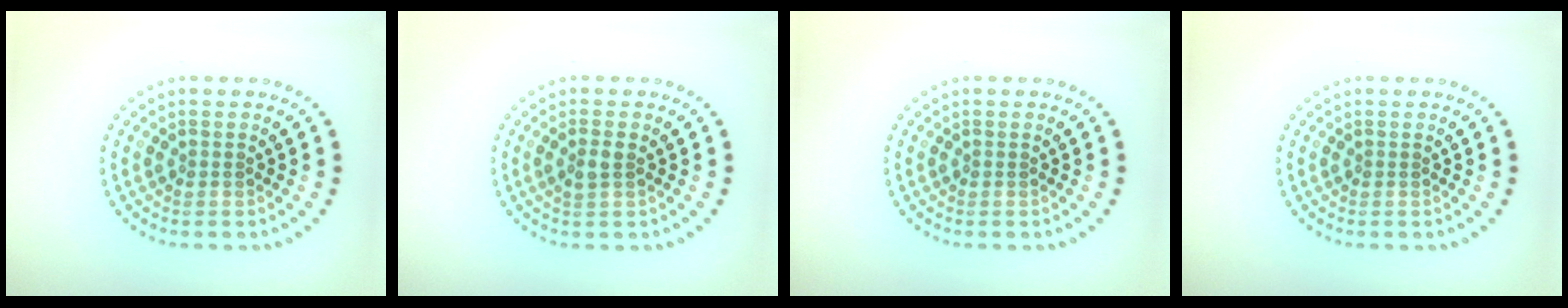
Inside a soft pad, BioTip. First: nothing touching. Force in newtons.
{"total": 1.5, "press": 1.4, "slide": 0.3}
{"total": 0.0}
{"total": 0.0}